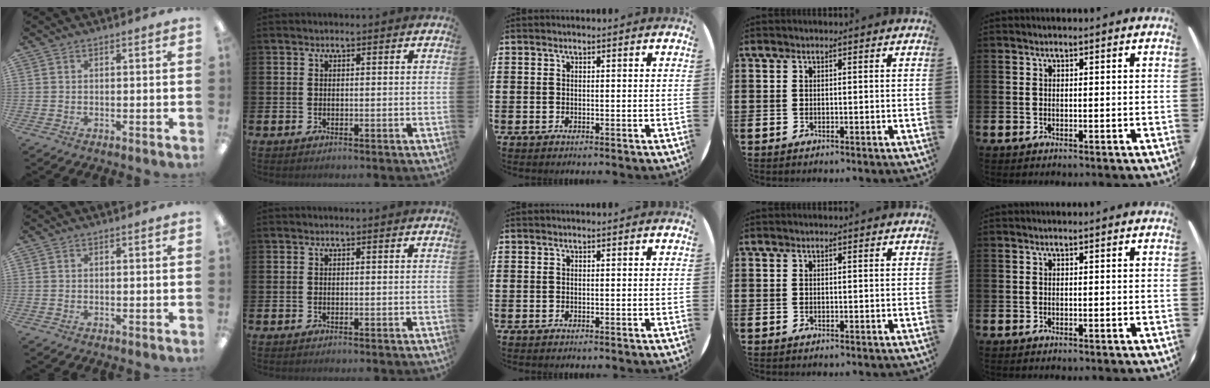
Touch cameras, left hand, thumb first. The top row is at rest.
{}